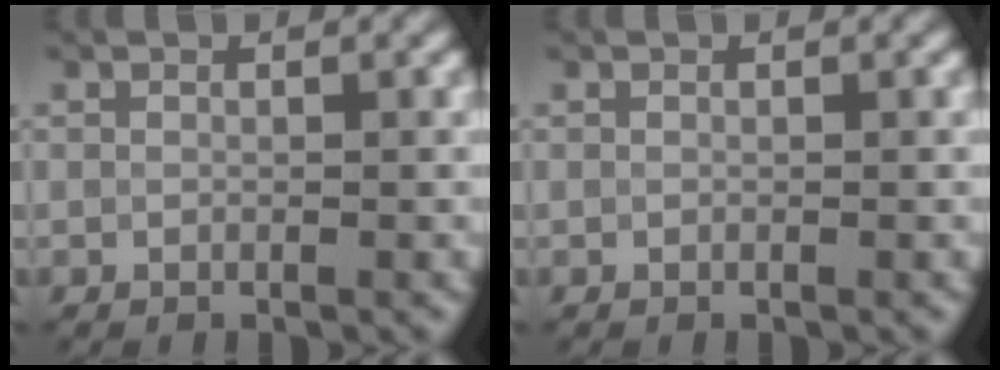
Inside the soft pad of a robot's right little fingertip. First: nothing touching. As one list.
[{"total": 0.0}]